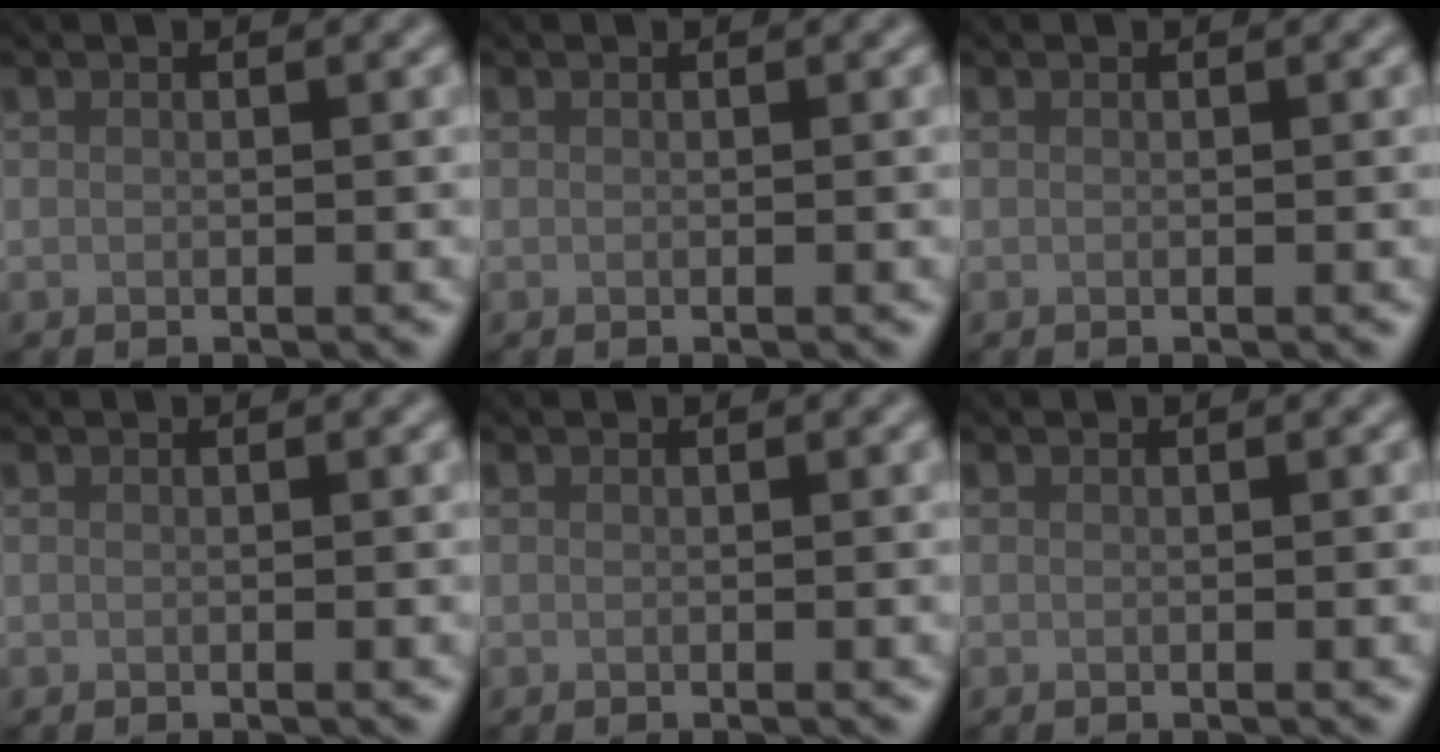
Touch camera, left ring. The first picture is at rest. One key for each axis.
{"total": 0.0}
{"total": 0.0}
{"total": 0.0}
{"total": 0.0}
{"total": 0.0}